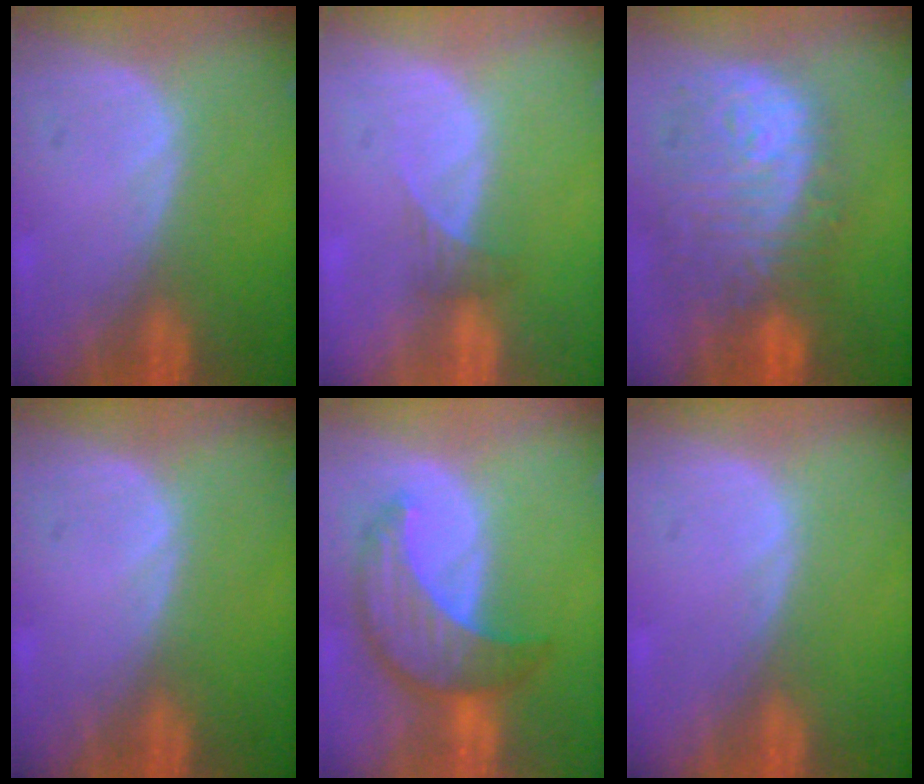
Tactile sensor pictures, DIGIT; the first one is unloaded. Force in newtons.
{"total": 1.6, "press": 1.3, "slide": 0.9}
{"total": 11.9, "press": 10.7, "slide": 5.4}
{"total": 0.0}
{"total": 8.1, "press": 7.5, "slide": 3.1}
{"total": 0.0}